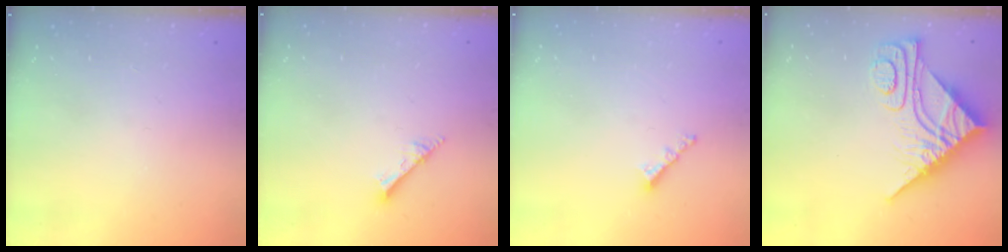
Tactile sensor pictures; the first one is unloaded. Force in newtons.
{"total": 2.0, "press": 2.0, "slide": 0.1}
{"total": 2.9, "press": 2.9, "slide": 0.5}
{"total": 13.7, "press": 13.7, "slide": 1.2}